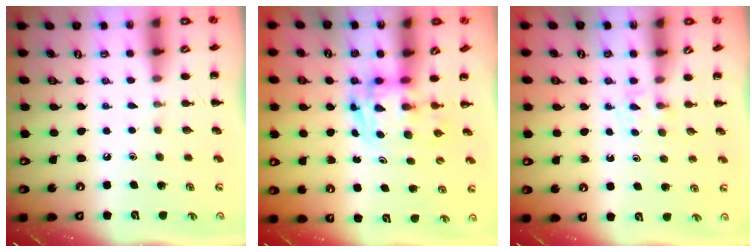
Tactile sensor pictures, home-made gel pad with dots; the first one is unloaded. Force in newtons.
{"total": 2.7, "press": 2.7, "slide": 0.5}
{"total": 2.8, "press": 2.5, "slide": 1.1}